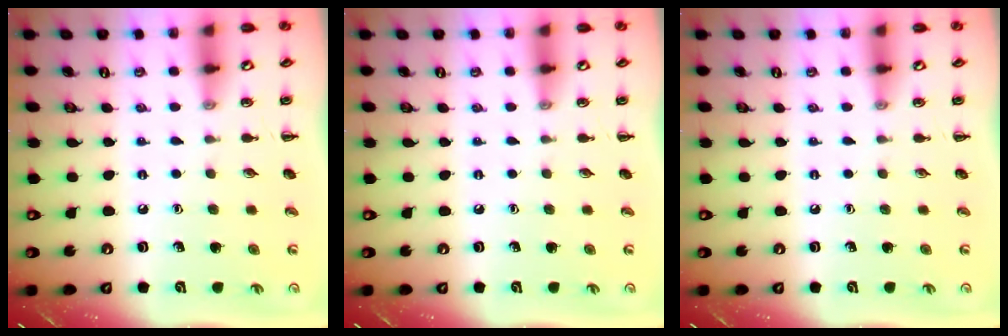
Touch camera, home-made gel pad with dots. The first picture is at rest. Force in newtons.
{"total": 0.0}
{"total": 0.0}